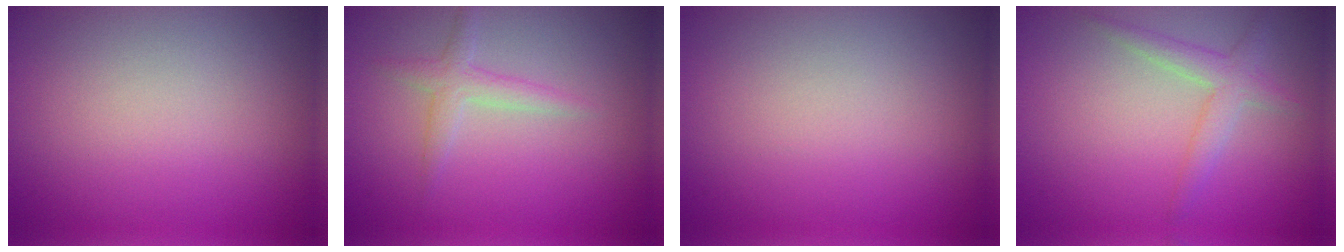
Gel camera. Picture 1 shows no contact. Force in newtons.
{"total": 1.9, "press": 1.9, "slide": 0.0}
{"total": 0.0}
{"total": 2.4, "press": 2.4, "slide": 0.1}